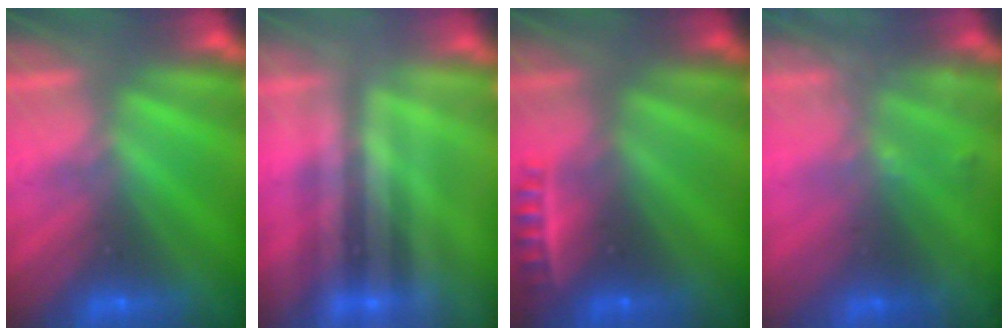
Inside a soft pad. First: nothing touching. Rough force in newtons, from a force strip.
{"total": 1.9}
{"total": 2.3}
{"total": 2.0}